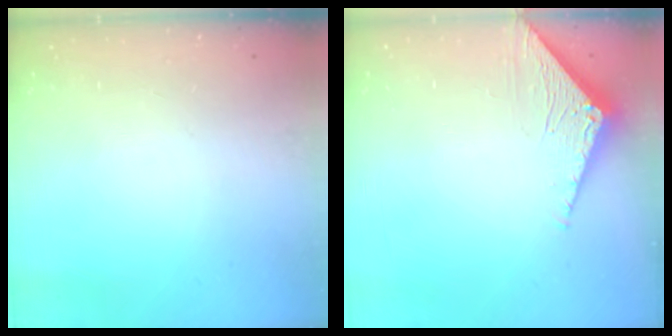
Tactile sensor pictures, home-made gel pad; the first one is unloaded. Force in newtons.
{"total": 3.1, "press": 3.1, "slide": 0.2}